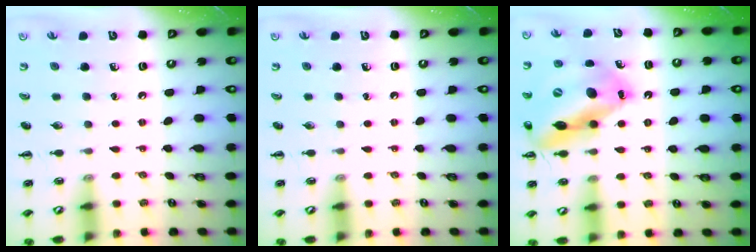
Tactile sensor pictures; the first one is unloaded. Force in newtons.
{"total": 0.0}
{"total": 20.1, "press": 19.6, "slide": 4.5}